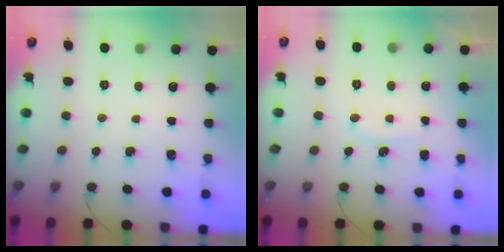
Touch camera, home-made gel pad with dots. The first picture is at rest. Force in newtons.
{"total": 6.6, "press": 6.6, "slide": 0.3}